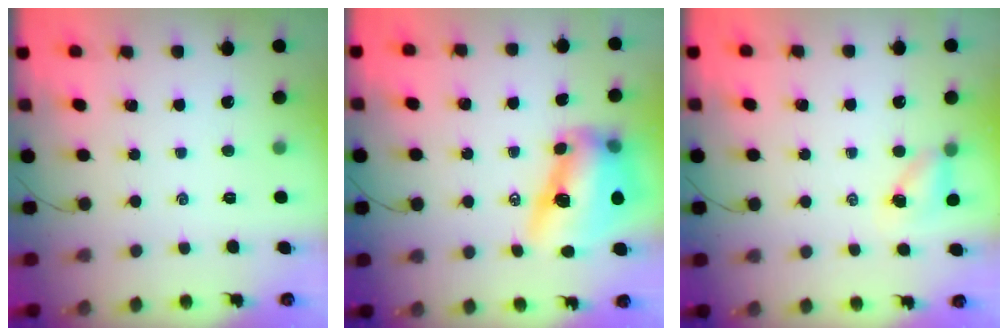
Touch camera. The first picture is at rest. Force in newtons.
{"total": 13.1, "press": 12.8, "slide": 2.7}
{"total": 4.3, "press": 4.3, "slide": 0.3}